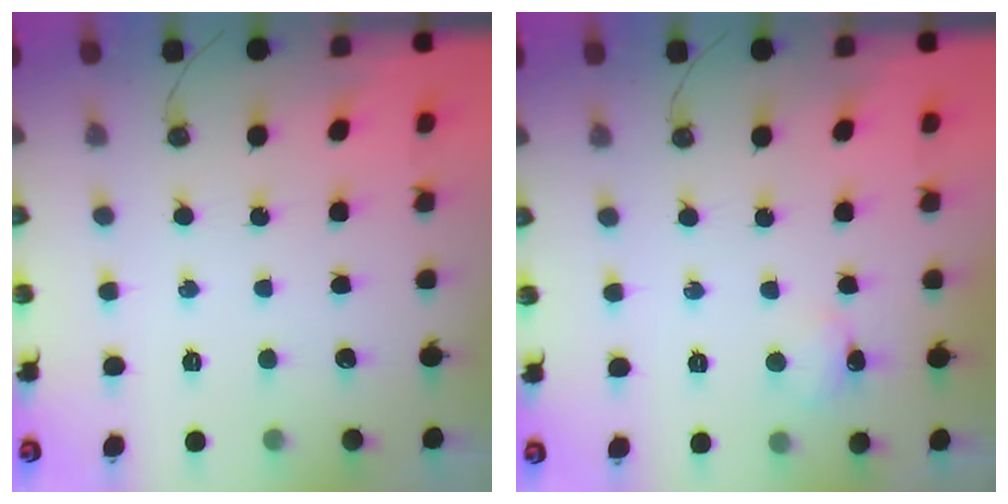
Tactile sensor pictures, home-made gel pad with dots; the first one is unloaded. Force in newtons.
{"total": 2.7, "press": 2.6, "slide": 0.7}